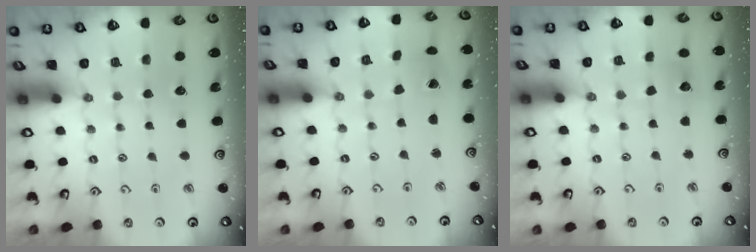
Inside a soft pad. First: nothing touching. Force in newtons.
{"total": 2.5, "press": 2.5, "slide": 0.1}
{"total": 3.3, "press": 3.3, "slide": 0.3}